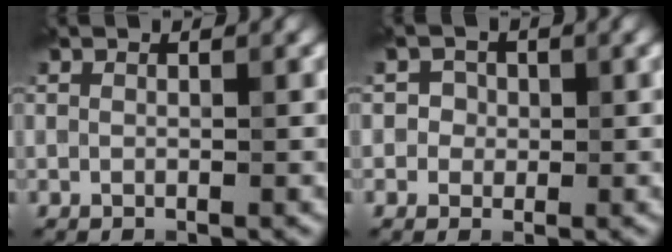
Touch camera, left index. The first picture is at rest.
{"total": 1.6, "force": [0.2, 1.5, 0.4], "torque": [0.011, 0.002, -0.003]}